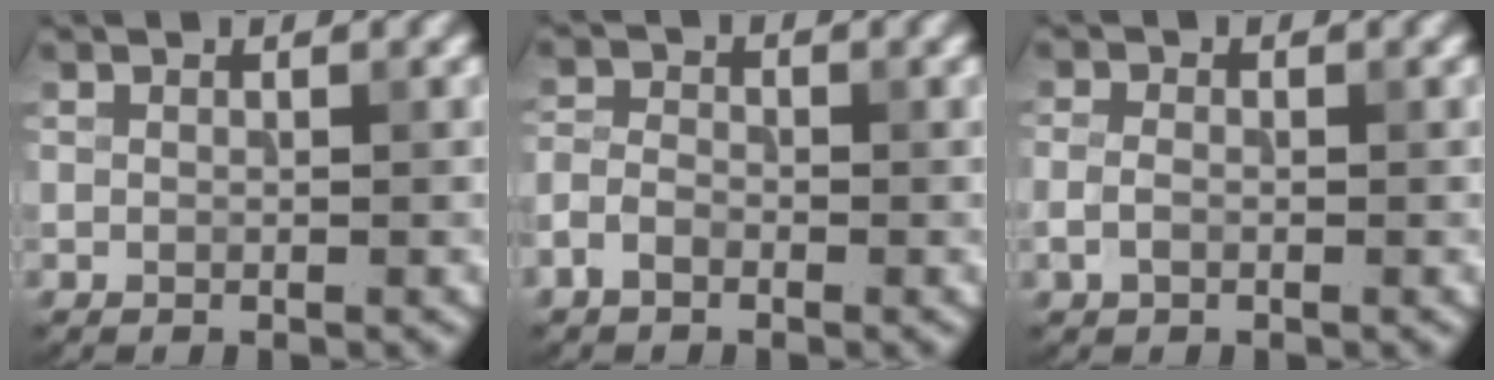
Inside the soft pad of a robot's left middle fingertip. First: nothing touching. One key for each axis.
{"total": 2.1, "fx": -1.3, "fy": 1.3, "fz": 1.0, "tx": -0.020, "ty": 0.004, "tz": -0.035}
{"total": 1.4, "fx": -0.4, "fy": 1.0, "fz": 1.0, "tx": -0.021, "ty": 0.002, "tz": -0.012}